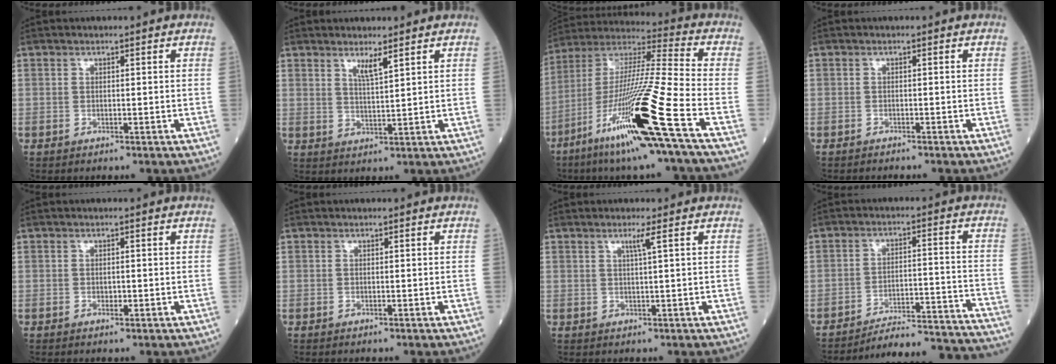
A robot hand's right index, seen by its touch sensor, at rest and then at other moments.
{"total": 3.0, "force": [2.1, 0.0, 2.1], "torque": [-0.043, -0.011, 0.041]}
{"total": 22.4, "force": [-10.4, -1.2, 19.8], "torque": [-0.393, -0.049, -0.201]}
{"total": 1.6, "force": [-1.6, 0.1, 0.5], "torque": [-0.009, -0.001, -0.019]}
{"total": 0.9, "force": [-0.2, 0.5, 0.6], "torque": [-0.009, 0.001, -0.001]}
{"total": 0.0}
{"total": 1.8, "force": [0.8, -0.6, 1.5], "torque": [-0.033, -0.005, 0.017]}
{"total": 19.5, "force": [-19.1, -0.1, 3.5], "torque": [-0.025, 0.009, -0.251]}